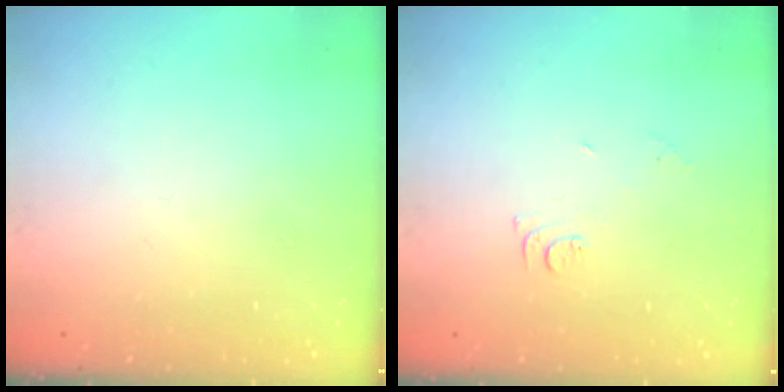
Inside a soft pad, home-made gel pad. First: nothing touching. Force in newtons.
{"total": 5.7, "press": 5.7, "slide": 0.6}